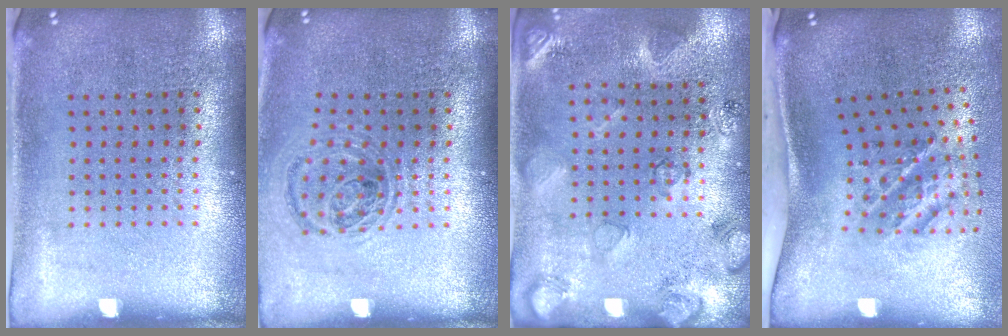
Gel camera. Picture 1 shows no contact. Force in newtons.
{"total": 1.0, "press": 0.9, "slide": 0.2}
{"total": 2.2, "press": 1.9, "slide": 1.1}
{"total": 2.2, "press": 1.3, "slide": 1.8}